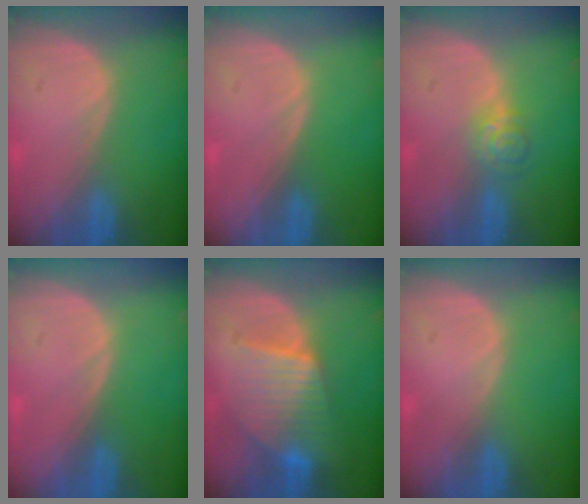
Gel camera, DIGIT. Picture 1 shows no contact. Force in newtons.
{"total": 0.0}
{"total": 3.6, "press": 3.5, "slide": 0.5}
{"total": 0.0}
{"total": 7.4, "press": 7.4, "slide": 0.2}
{"total": 0.0}